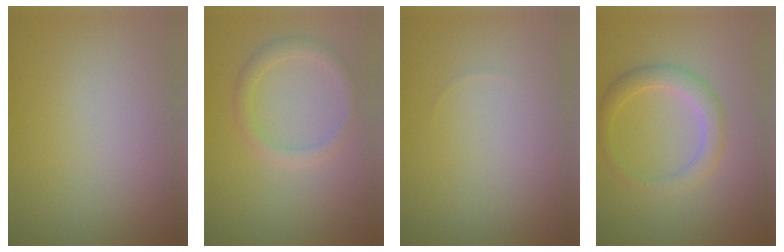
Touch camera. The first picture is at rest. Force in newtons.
{"total": 1.8, "press": 1.8, "slide": 0.2}
{"total": 0.0}
{"total": 2.7, "press": 2.7, "slide": 0.1}